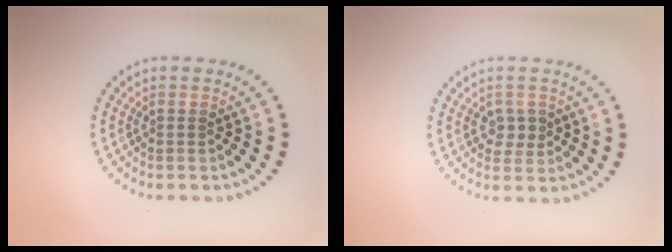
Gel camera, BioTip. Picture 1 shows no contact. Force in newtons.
{"total": 1.8, "press": 1.7, "slide": 0.5}